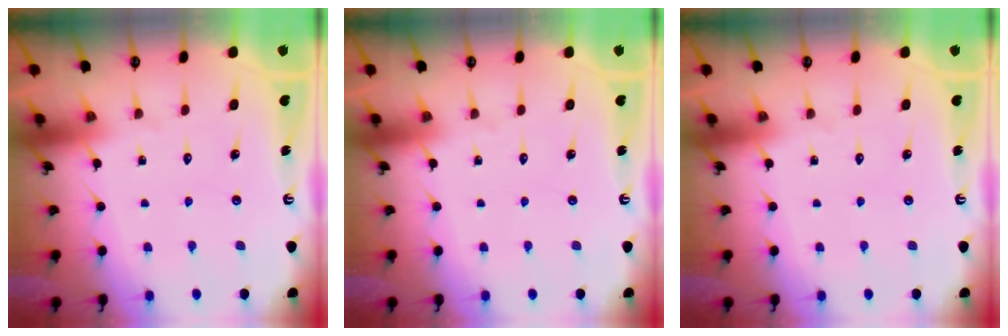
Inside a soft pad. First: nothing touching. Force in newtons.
{"total": 0.0}
{"total": 0.0}